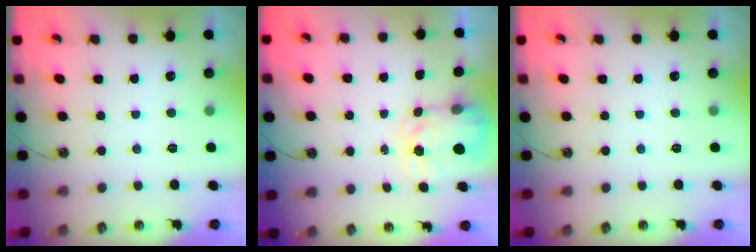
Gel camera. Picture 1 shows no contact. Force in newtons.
{"total": 3.7, "press": 3.7, "slide": 0.5}
{"total": 0.0}